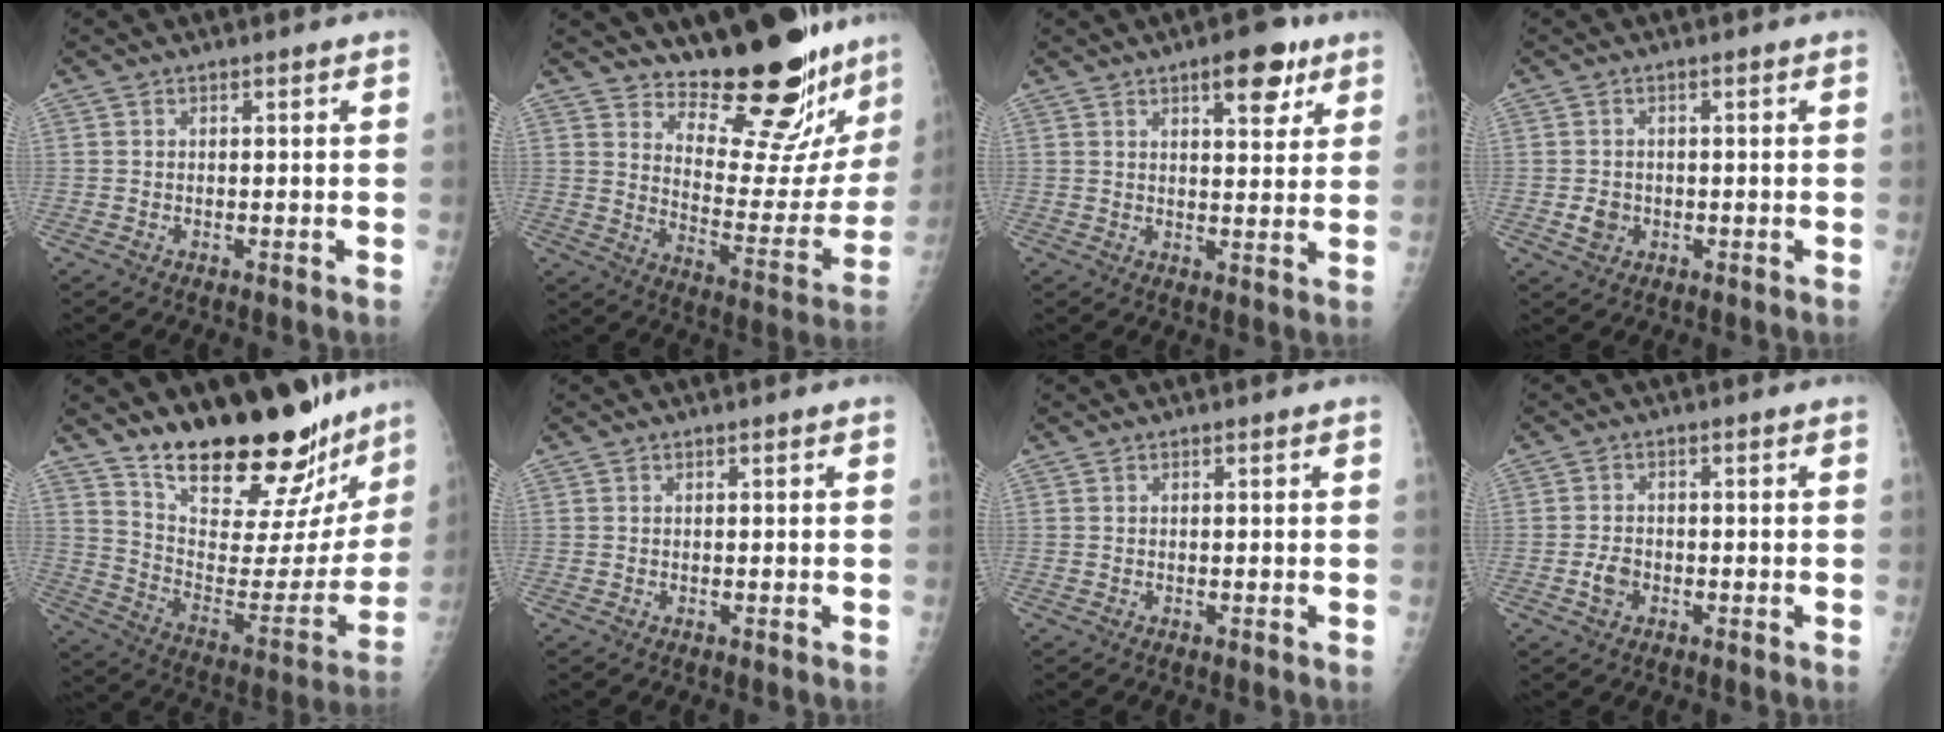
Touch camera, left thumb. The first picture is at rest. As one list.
[{"total": 21.7, "force": [18.9, 5.2, 9.2], "torque": [-0.088, -0.168, 0.259]}, {"total": 7.9, "force": [4.6, 3.2, 5.6], "torque": [-0.054, -0.019, 0.059]}, {"total": 2.6, "force": [-0.5, 2.3, 1.1], "torque": [-0.010, 0.003, -0.004]}, {"total": 27.6, "force": [23.4, 8.1, 12.1], "torque": [-0.150, -0.151, 0.340]}, {"total": 0.0}, {"total": 0.0}, {"total": 2.7, "force": [-1.0, 2.0, 1.6], "torque": [-0.023, 0.007, -0.019]}]